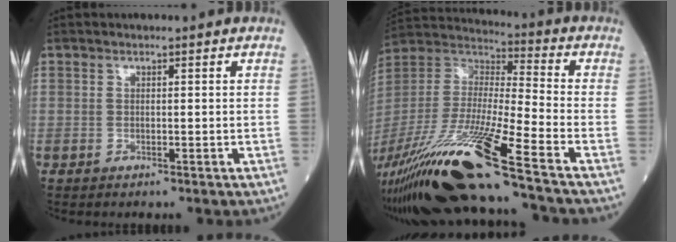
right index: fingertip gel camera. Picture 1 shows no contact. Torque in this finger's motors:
{"motor_torque": [1.25, -0.89, 0.90, 0.21]}